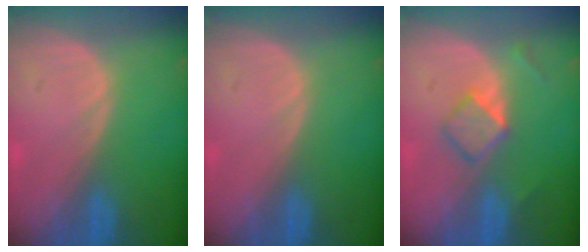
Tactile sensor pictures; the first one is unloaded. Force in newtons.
{"total": 0.0}
{"total": 4.1, "press": 3.9, "slide": 1.1}